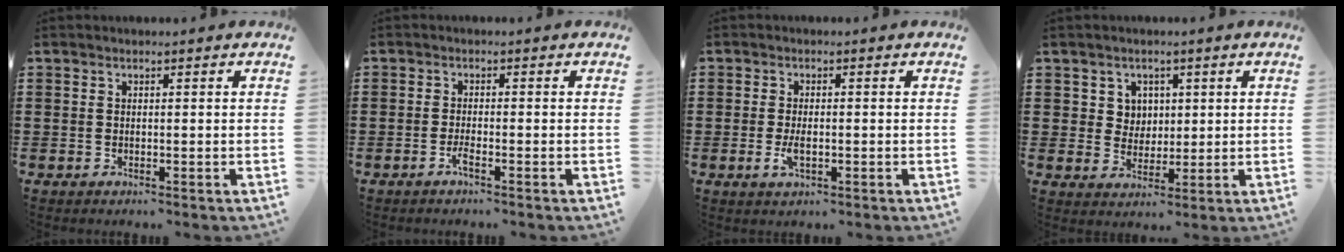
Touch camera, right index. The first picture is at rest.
{"total": 1.9, "force": [-1.2, 0.0, 1.5], "torque": [-0.033, -0.006, -0.024]}
{"total": 2.6, "force": [-0.6, 0.9, 2.4], "torque": [-0.050, -0.003, -0.012]}
{"total": 3.9, "force": [1.6, 3.5, 0.6], "torque": [-0.029, 0.014, 0.028]}